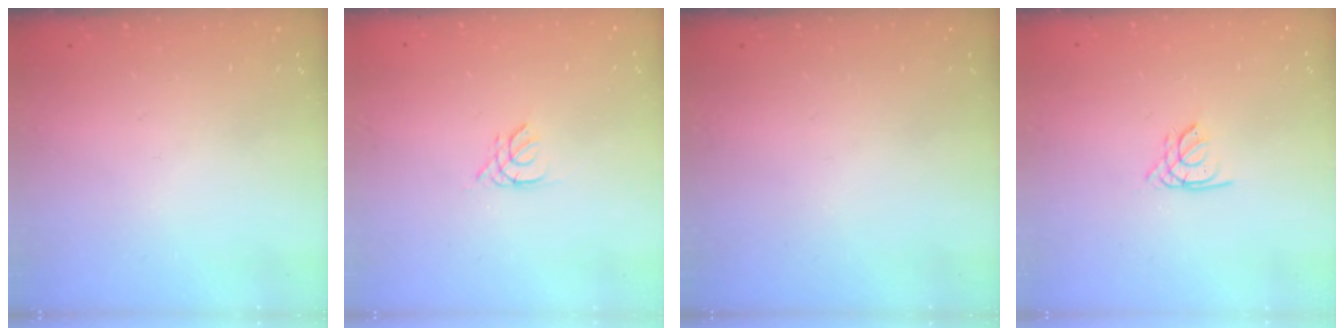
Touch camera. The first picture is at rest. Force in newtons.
{"total": 1.3, "press": 1.3, "slide": 0.3}
{"total": 0.0}
{"total": 1.4, "press": 1.4, "slide": 0.3}